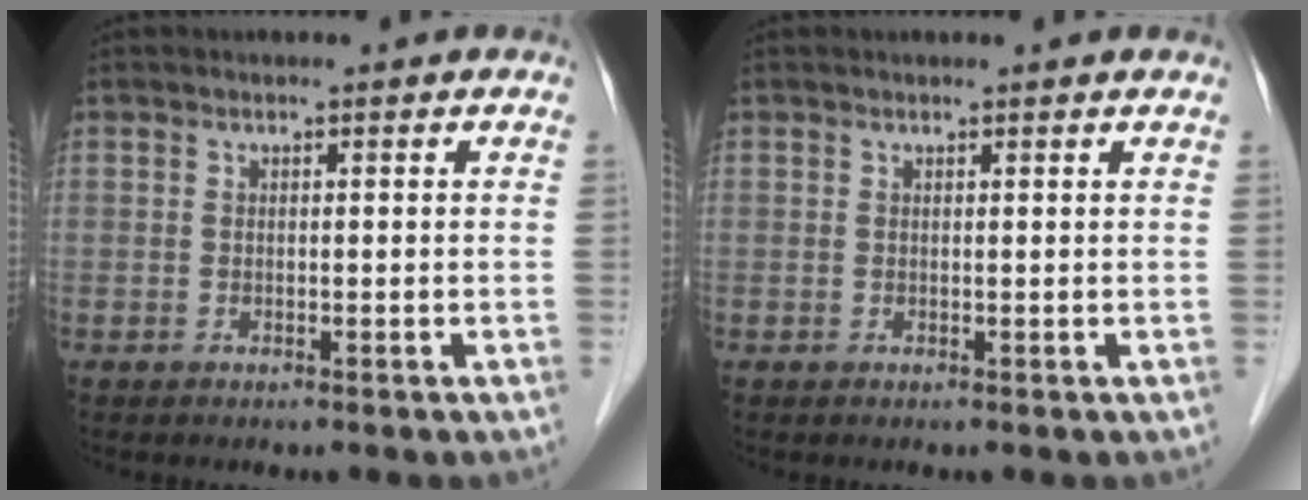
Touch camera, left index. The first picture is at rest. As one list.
[{"total": 1.4, "force": [1.4, 0.0, 0.3], "torque": [-0.014, 0.007, 0.015]}]